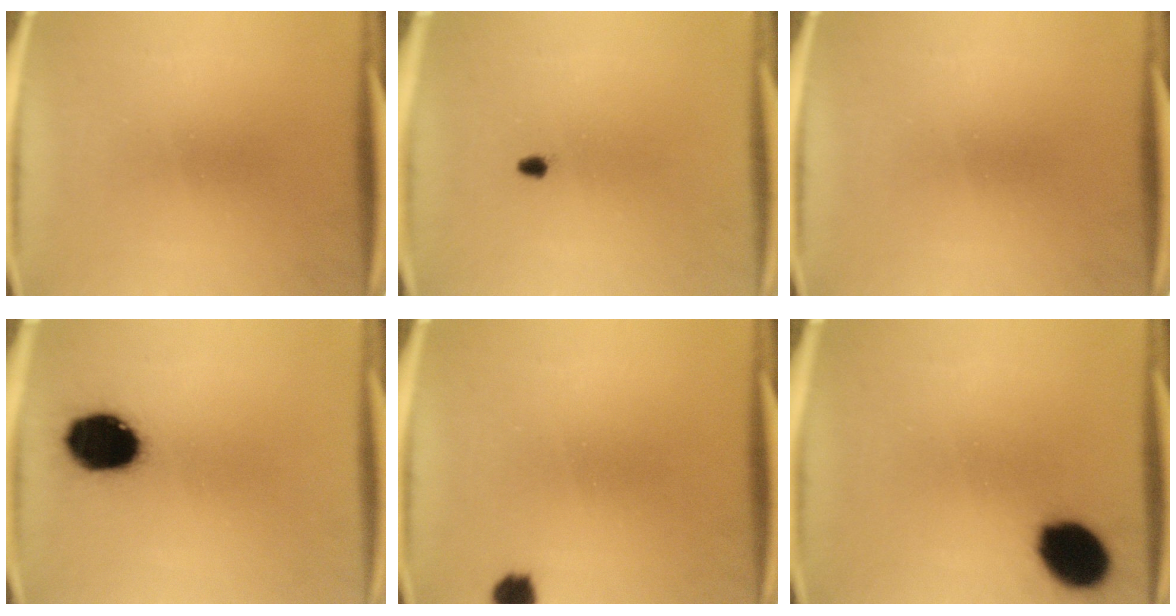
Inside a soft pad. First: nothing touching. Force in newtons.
{"total": 0.9}
{"total": 0.0}
{"total": 14.5}
{"total": 2.7}
{"total": 12.2}